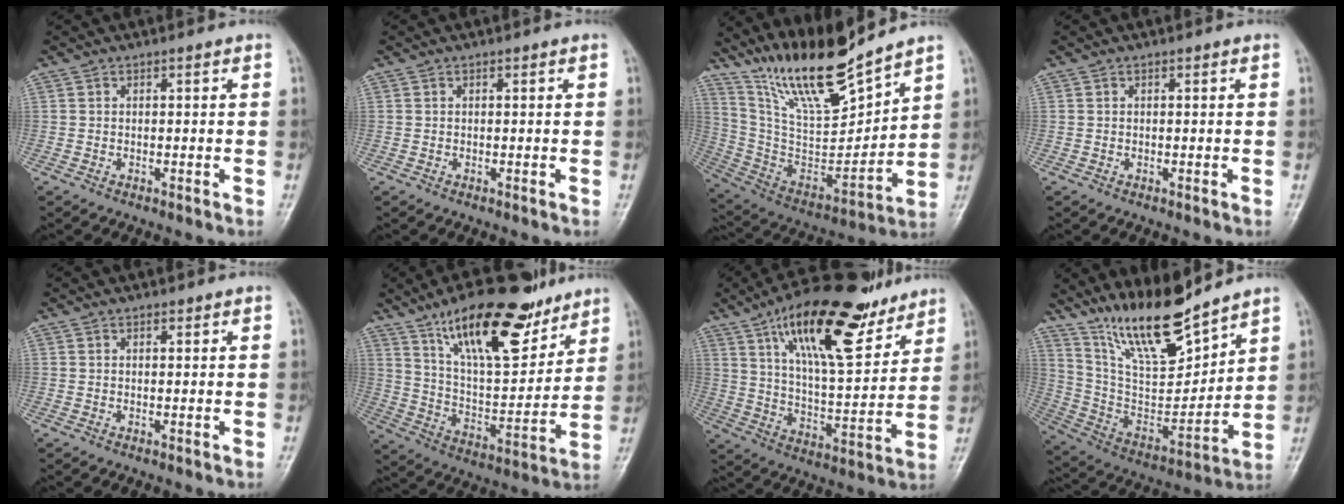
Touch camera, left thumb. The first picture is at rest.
{"total": 0.0}
{"total": 18.4, "force": [15.5, 3.3, 9.3], "torque": [-0.135, -0.093, 0.302]}
{"total": 0.0}
{"total": 0.6, "force": [0.4, 0.3, 0.3], "torque": [-0.005, -0.003, 0.006]}
{"total": 21.7, "force": [14.2, 8.0, 14.4], "torque": [-0.193, -0.067, 0.245]}
{"total": 22.3, "force": [14.0, 7.7, 15.6], "torque": [-0.221, -0.058, 0.236]}
{"total": 17.2, "force": [13.9, 4.2, 9.1], "torque": [-0.125, -0.087, 0.269]}